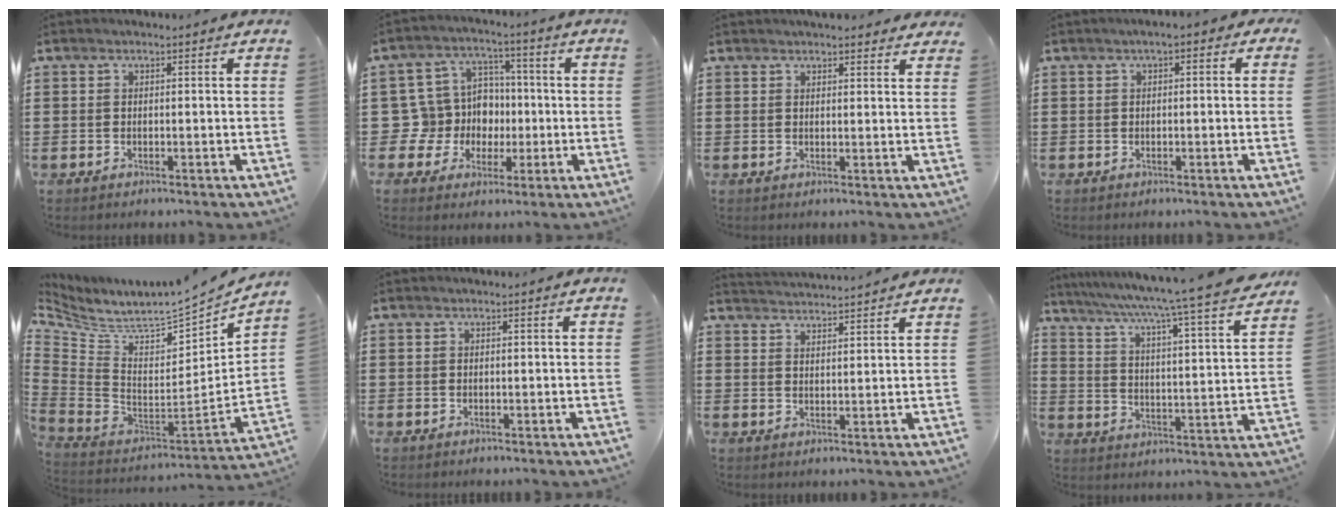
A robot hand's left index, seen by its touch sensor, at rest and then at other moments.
{"total": 9.5, "force": [0.2, 9.2, 2.5], "torque": [-0.094, 0.002, 0.010]}
{"total": 2.4, "force": [2.3, 0.4, 0.4], "torque": [-0.013, -0.001, 0.045]}
{"total": 1.4, "force": [-0.2, 0.7, 1.2], "torque": [-0.023, 0.003, -0.007]}
{"total": 4.6, "force": [4.2, 0.7, 1.9], "torque": [-0.068, -0.061, 0.068]}
{"total": 0.0}
{"total": 2.8, "force": [2.7, -0.5, -0.4], "torque": [-0.002, -0.013, 0.050]}
{"total": 6.5, "force": [5.5, -1.2, 3.2], "torque": [-0.084, -0.056, 0.081]}